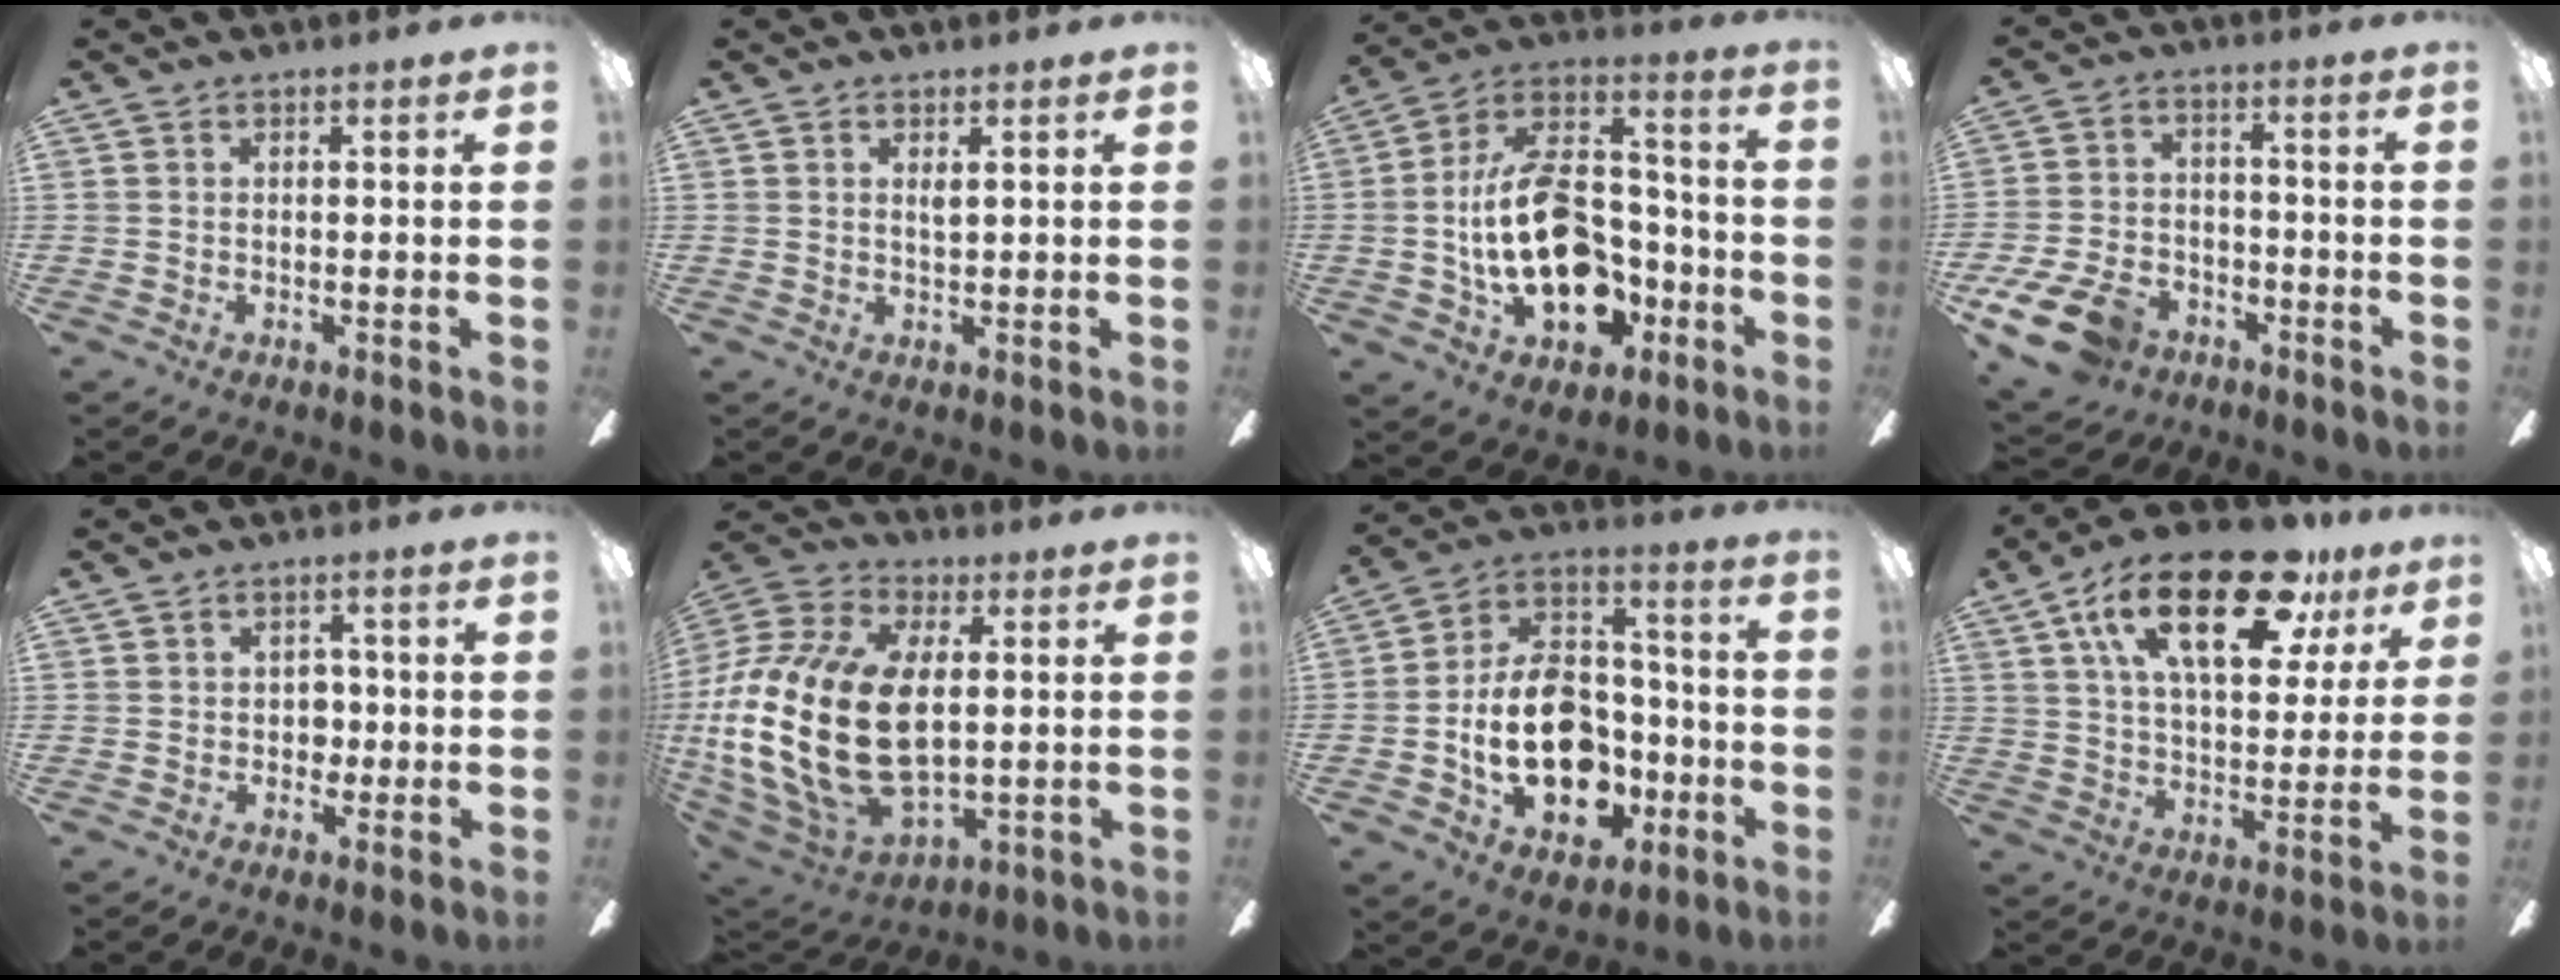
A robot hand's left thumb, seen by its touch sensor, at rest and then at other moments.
{"total": 1.4, "force": [0.6, 0.2, 1.2], "torque": [-0.026, 0.000, 0.009]}
{"total": 21.9, "force": [-3.4, 13.6, 16.8], "torque": [-0.325, 0.024, -0.048]}
{"total": 12.5, "force": [-7.9, 7.1, 6.6], "torque": [-0.149, 0.044, -0.145]}
{"total": 3.6, "force": [-0.1, 3.0, 2.0], "torque": [-0.034, 0.008, -0.005]}
{"total": 27.5, "force": [-0.4, 16.6, 21.9], "torque": [-0.496, 0.007, -0.004]}
{"total": 20.0, "force": [-4.6, 13.8, 13.7], "torque": [-0.256, 0.026, -0.069]}
{"total": 24.4, "force": [12.9, 10.6, 17.7], "torque": [-0.282, -0.043, 0.212]}